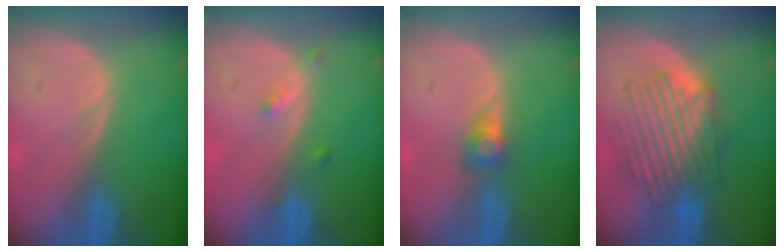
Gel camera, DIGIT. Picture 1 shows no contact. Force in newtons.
{"total": 1.9, "press": 1.5, "slide": 1.0}
{"total": 2.8, "press": 2.4, "slide": 1.5}
{"total": 8.8, "press": 8.4, "slide": 2.7}